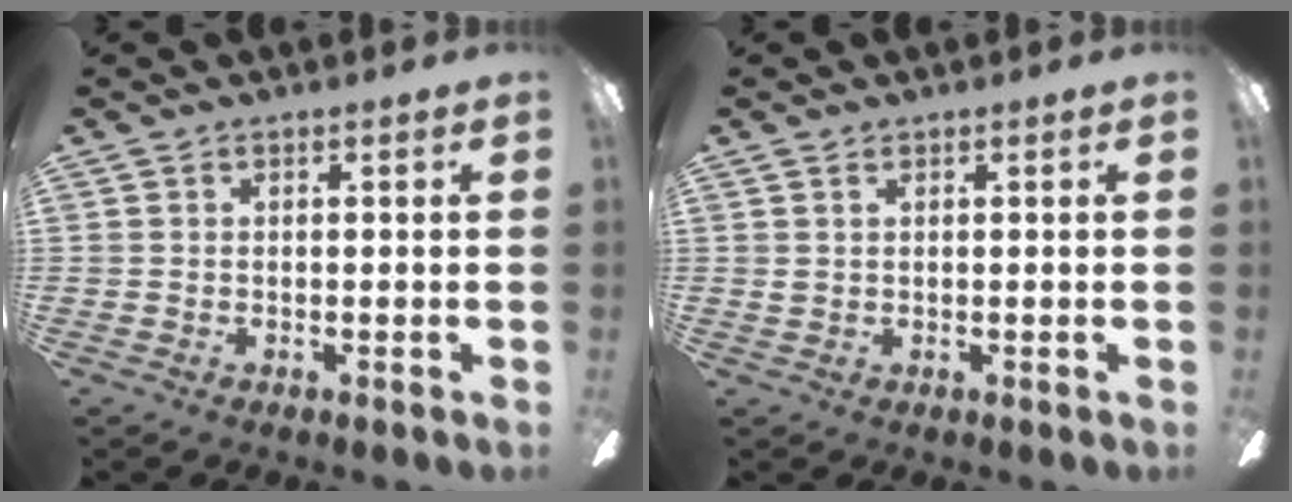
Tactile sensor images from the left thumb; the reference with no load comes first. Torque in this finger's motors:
{"motor_torque": [0.10, 0.29, -0.01, -0.12, -0.02]}